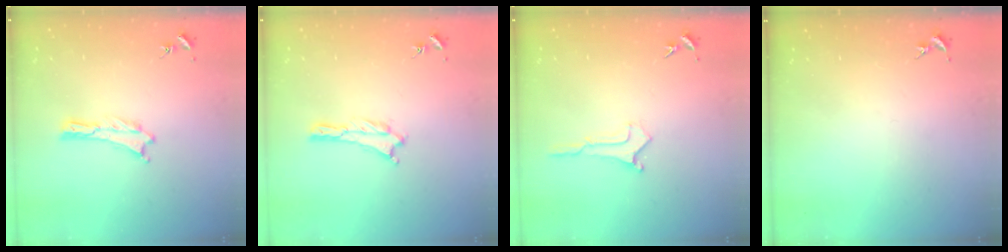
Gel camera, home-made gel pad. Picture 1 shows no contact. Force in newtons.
{"total": 0.0}
{"total": 0.5, "press": 0.5, "slide": 0.1}
{"total": 0.0}